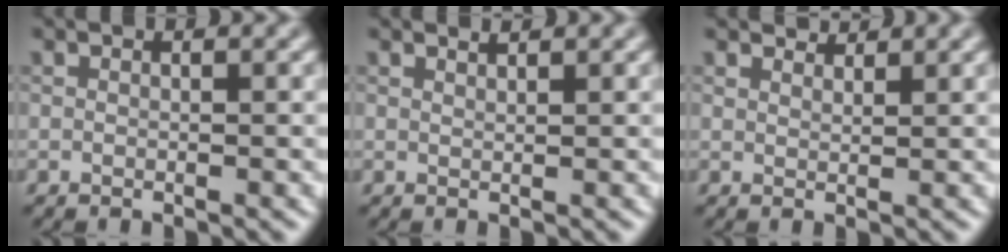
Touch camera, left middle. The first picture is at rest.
{"total": 0.6, "force": [0.6, -0.1, 0.0], "torque": [-0.001, -0.004, 0.008]}
{"total": 2.0, "force": [2.0, 0.0, -0.1], "torque": [-0.013, 0.000, 0.030]}